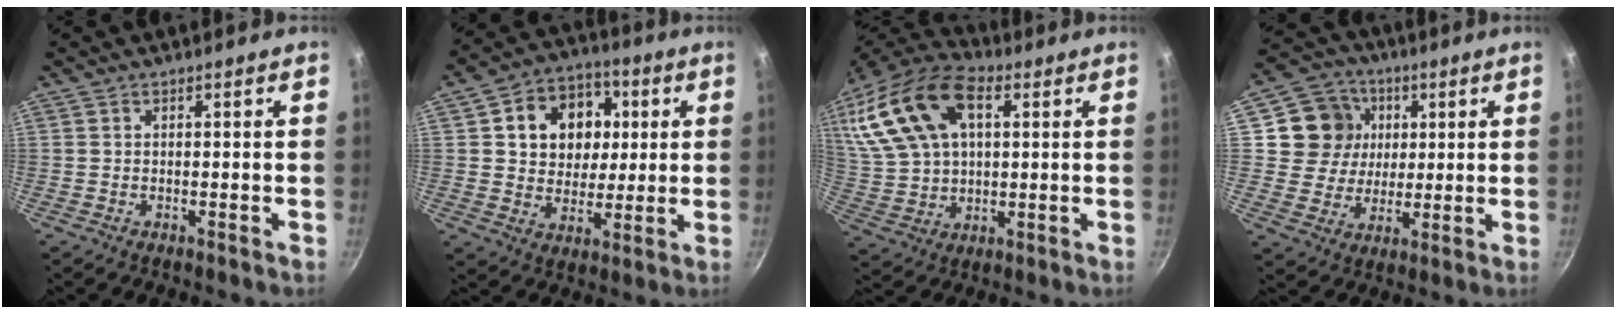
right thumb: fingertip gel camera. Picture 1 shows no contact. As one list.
[{"total": 14.6, "force": [3.1, 12.0, 7.7], "torque": [-0.091, 0.006, 0.046]}, {"total": 22.5, "force": [7.2, 13.9, 16.2], "torque": [-0.324, 0.010, 0.128]}, {"total": 12.0, "force": [3.0, 10.9, 3.9], "torque": [-0.041, -0.002, 0.048]}]